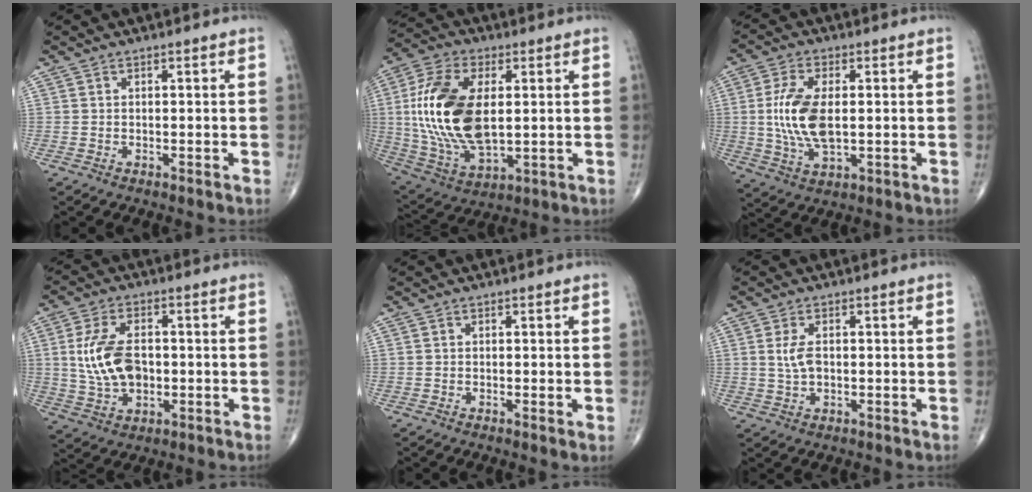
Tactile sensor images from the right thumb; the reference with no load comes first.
{"total": 20.7, "force": [2.0, 10.9, 17.4], "torque": [-0.357, -0.011, 0.042]}
{"total": 11.2, "force": [0.5, 5.4, 9.8], "torque": [-0.207, -0.007, 0.013]}
{"total": 11.0, "force": [0.3, 6.7, 8.8], "torque": [-0.164, 0.004, 0.011]}
{"total": 1.0, "force": [-0.1, 0.2, 1.0], "torque": [-0.023, -0.005, -0.005]}
{"total": 3.7, "force": [0.4, 2.0, 3.1], "torque": [-0.063, -0.001, 0.008]}